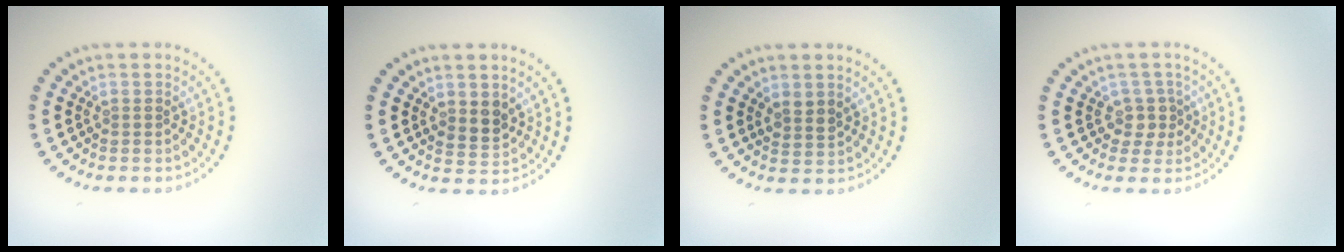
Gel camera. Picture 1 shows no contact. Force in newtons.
{"total": 1.9, "press": 1.8, "slide": 0.7}
{"total": 1.4, "press": 1.1, "slide": 0.8}
{"total": 2.1, "press": 1.6, "slide": 1.3}